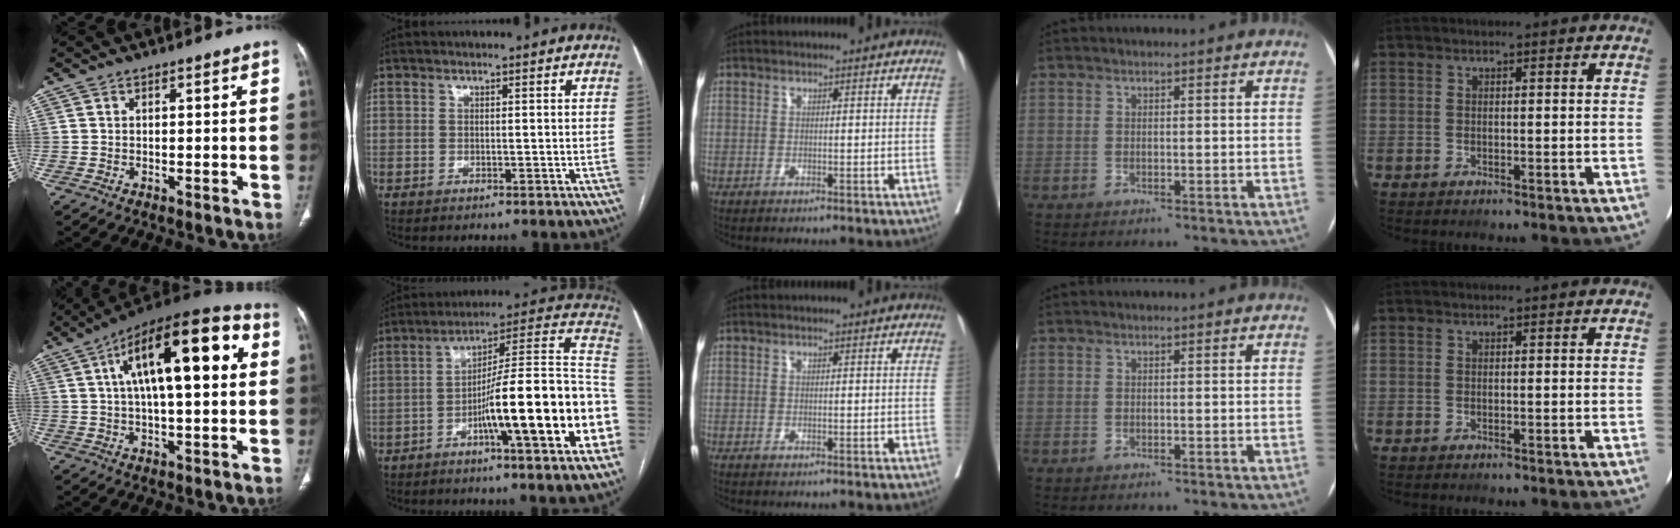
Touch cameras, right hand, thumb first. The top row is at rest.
{"thumb": {"total": 21.7, "force": [5.2, 7.8, 19.5], "torque": [-0.296, 0.026, 0.072]}, "index": {"total": 22.3, "force": [-6.6, 1.6, 21.2], "torque": [-0.230, 0.023, -0.097]}}